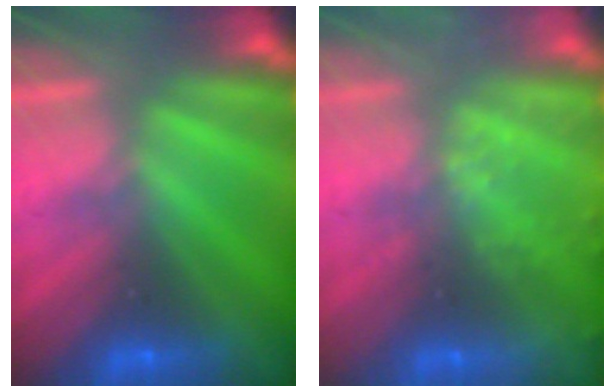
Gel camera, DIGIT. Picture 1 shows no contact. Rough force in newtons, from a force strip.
{"total": 2.4}